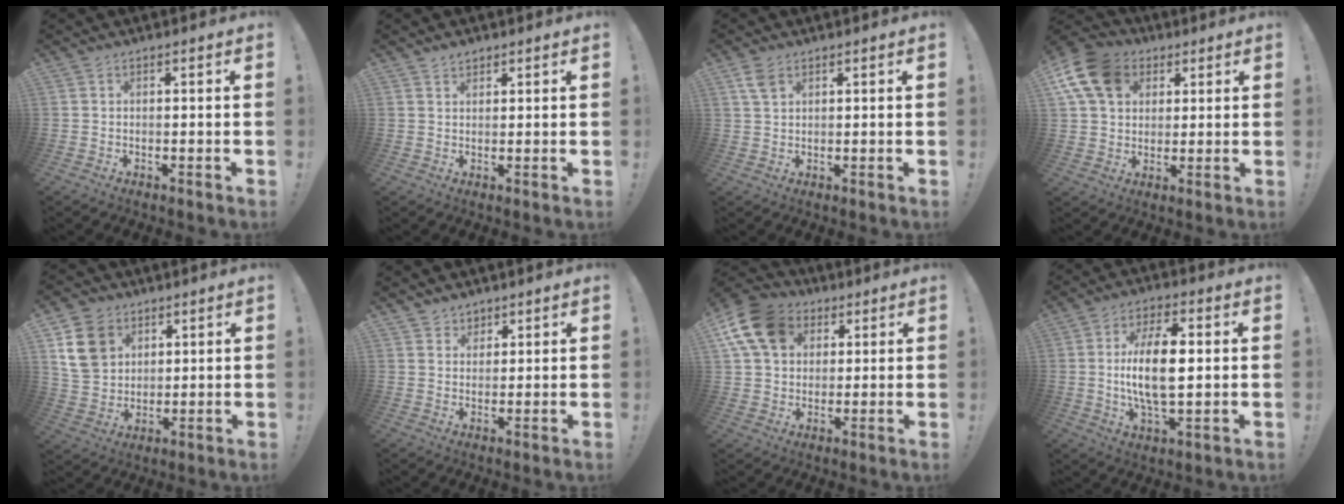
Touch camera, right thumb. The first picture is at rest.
{"total": 2.1, "force": [1.7, 1.1, 0.4], "torque": [0.004, -0.011, 0.031]}
{"total": 4.1, "force": [2.2, 2.3, 2.6], "torque": [-0.041, -0.005, 0.042]}
{"total": 14.3, "force": [5.5, 10.9, 7.5], "torque": [-0.136, -0.012, 0.113]}
{"total": 12.3, "force": [5.5, 9.7, 5.3], "torque": [-0.088, -0.019, 0.112]}
{"total": 3.8, "force": [2.8, 2.6, 0.0], "torque": [0.007, -0.021, 0.051]}
{"total": 14.7, "force": [5.8, 11.2, 7.6], "torque": [-0.133, -0.015, 0.116]}
{"total": 14.1, "force": [0.7, 5.5, 12.9], "torque": [-0.243, -0.002, 0.003]}